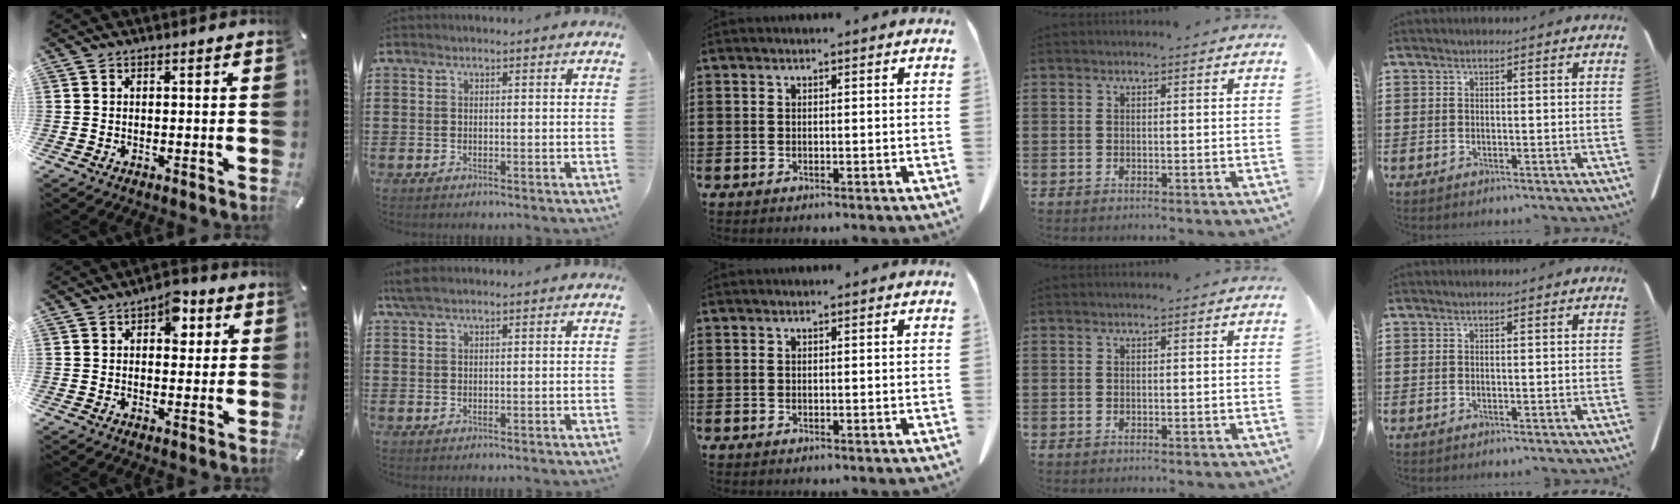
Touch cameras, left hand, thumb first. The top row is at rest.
{"thumb": {"total": 6.4, "force": [2.4, 3.9, 4.4], "torque": [-0.045, -0.007, 0.032]}, "index": {"total": 2.6, "force": [1.8, 0.5, 1.8], "torque": [-0.039, 0.003, 0.032]}}